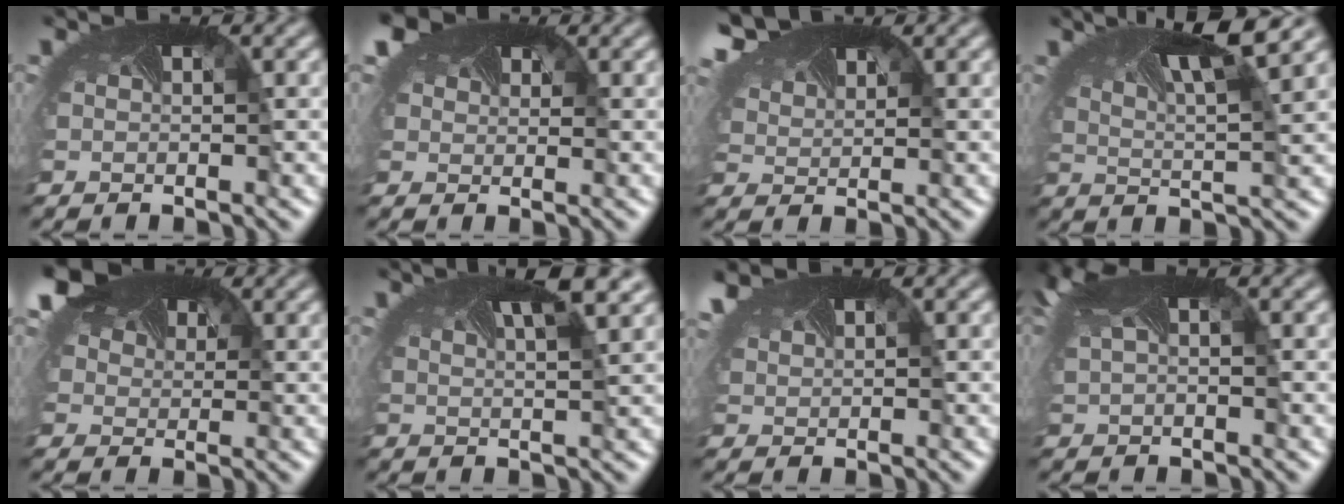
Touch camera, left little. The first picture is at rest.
{"total": 4.4, "force": [3.1, 2.6, 1.6], "torque": [-0.058, 0.004, 0.046]}
{"total": 4.6, "force": [3.9, 2.0, 1.3], "torque": [-0.063, 0.000, 0.072]}
{"total": 5.7, "force": [3.5, 1.1, 4.4], "torque": [-0.103, -0.005, 0.070]}
{"total": 7.7, "force": [4.8, 4.8, 3.7], "torque": [-0.107, 0.020, 0.079]}
{"total": 4.9, "force": [3.3, 1.1, 3.5], "torque": [-0.058, 0.006, 0.038]}
{"total": 2.7, "force": [2.1, 1.1, 1.4], "torque": [-0.055, -0.003, 0.044]}
{"total": 5.3, "force": [2.3, 2.7, 4.0], "torque": [-0.121, 0.017, 0.051]}